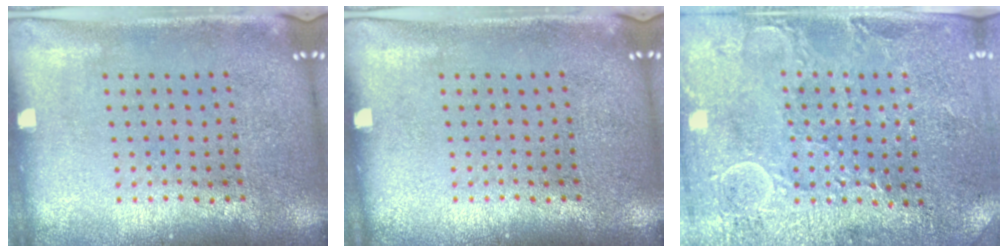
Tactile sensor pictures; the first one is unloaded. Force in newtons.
{"total": 0.0}
{"total": 2.8, "press": 2.8, "slide": 0.5}